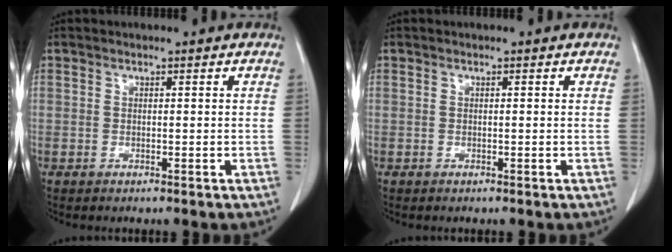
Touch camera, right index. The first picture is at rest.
{"total": 0.0}